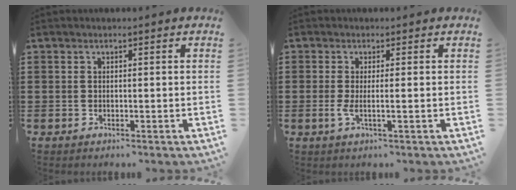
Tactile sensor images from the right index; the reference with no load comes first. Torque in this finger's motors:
{"motor_torque": [-0.01, 0.19, 0.05, 0.00]}